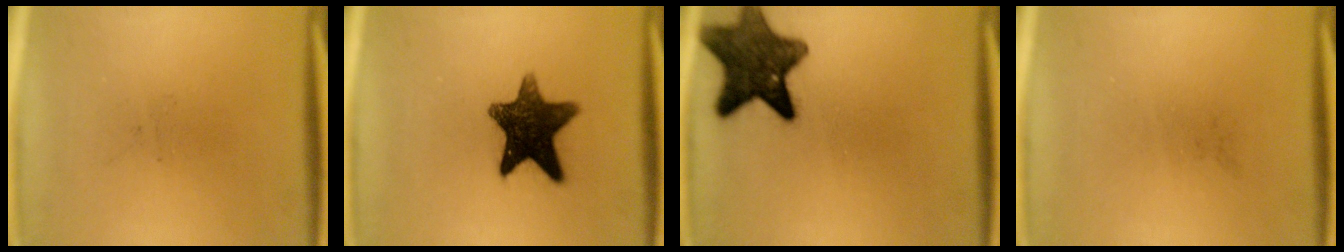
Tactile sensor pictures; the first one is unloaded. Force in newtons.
{"total": 12.8}
{"total": 11.1}
{"total": 0.0}